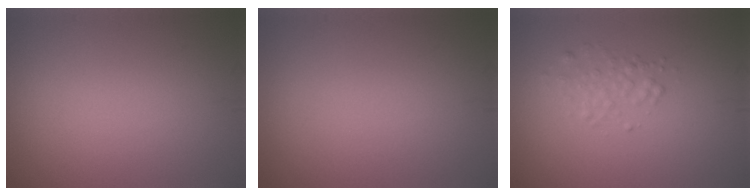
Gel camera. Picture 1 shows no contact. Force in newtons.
{"total": 0.0}
{"total": 1.6, "press": 1.6, "slide": 0.1}